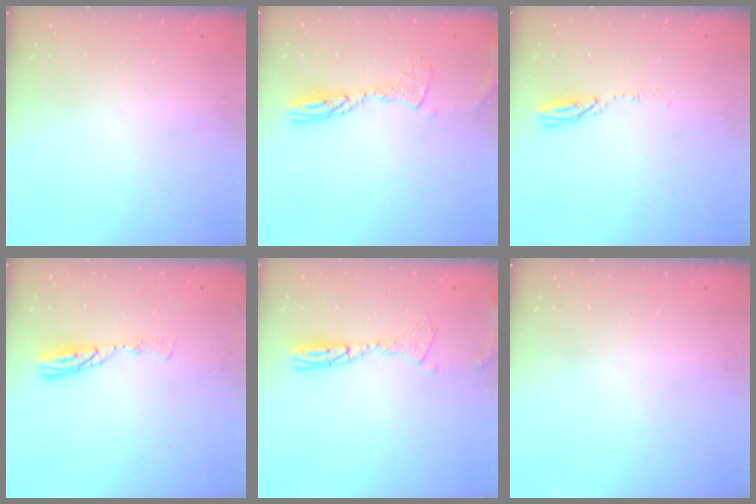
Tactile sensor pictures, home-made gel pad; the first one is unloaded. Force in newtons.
{"total": 9.7, "press": 9.6, "slide": 0.9}
{"total": 3.5, "press": 3.5, "slide": 0.3}
{"total": 7.8, "press": 7.8, "slide": 0.8}
{"total": 10.0, "press": 9.7, "slide": 2.6}
{"total": 0.0}